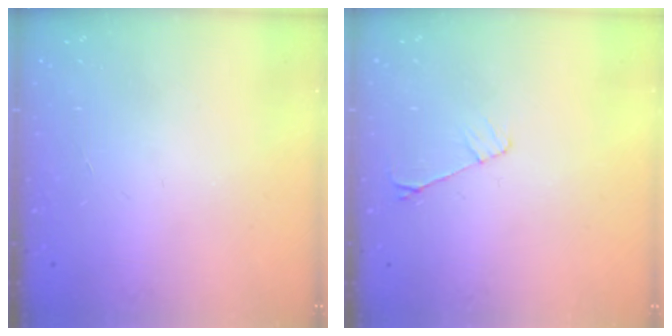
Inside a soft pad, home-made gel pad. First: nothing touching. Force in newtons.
{"total": 5.4, "press": 5.4, "slide": 0.6}